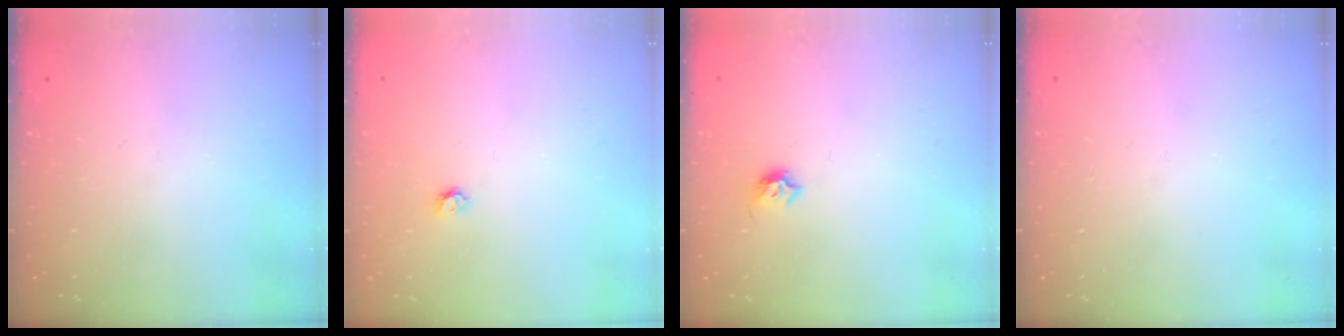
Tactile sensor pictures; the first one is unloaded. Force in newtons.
{"total": 3.3, "press": 3.3, "slide": 0.3}
{"total": 5.0, "press": 4.9, "slide": 0.7}
{"total": 0.0}